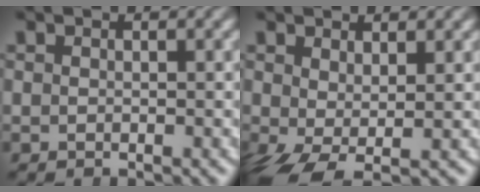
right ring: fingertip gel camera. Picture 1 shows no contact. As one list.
[{"total": 3.8, "force": [-1.4, 1.8, 3.0], "torque": [-0.061, -0.028, -0.004]}]